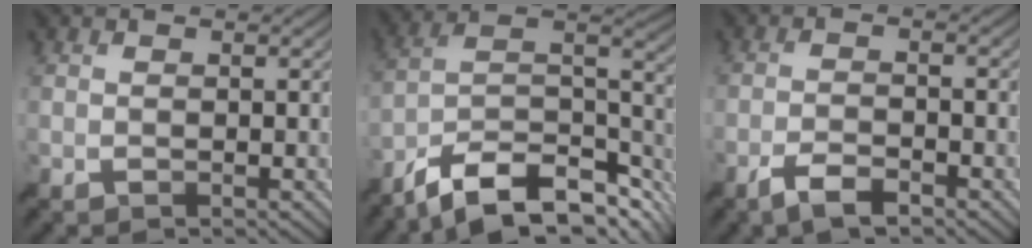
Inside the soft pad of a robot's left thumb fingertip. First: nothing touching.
{"total": 14.6, "force": [-10.3, 5.0, 9.1], "torque": [-0.191, -0.010, -0.168]}
{"total": 4.0, "force": [-3.0, 0.8, 2.5], "torque": [-0.045, 0.000, -0.063]}